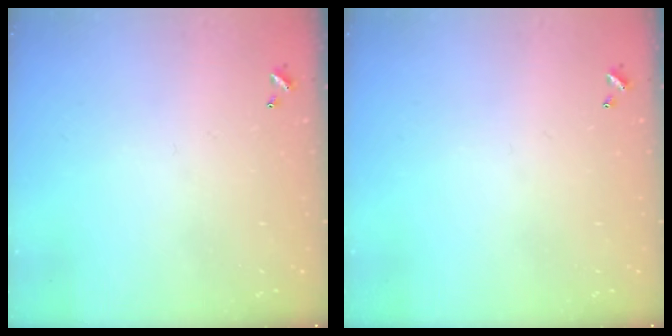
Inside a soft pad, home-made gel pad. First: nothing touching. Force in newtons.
{"total": 0.0}